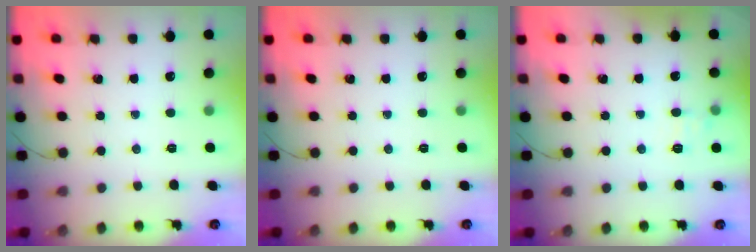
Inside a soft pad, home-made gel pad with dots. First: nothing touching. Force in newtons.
{"total": 0.0}
{"total": 6.9, "press": 6.7, "slide": 1.6}